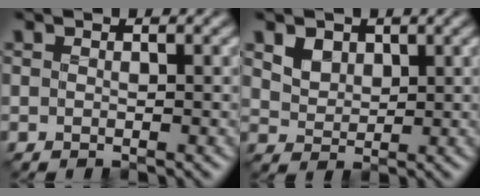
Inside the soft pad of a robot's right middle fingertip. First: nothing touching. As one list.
[{"total": 3.3, "force": [1.6, 2.4, 1.6], "torque": [-0.048, 0.000, 0.034]}]